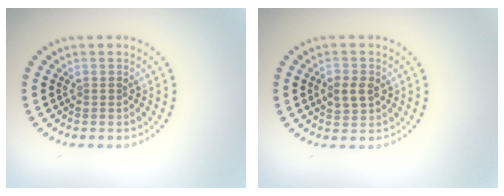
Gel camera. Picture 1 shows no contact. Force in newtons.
{"total": 2.5, "press": 2.5, "slide": 0.4}